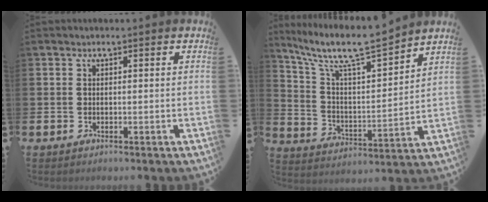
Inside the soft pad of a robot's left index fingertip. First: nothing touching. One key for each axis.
{"total": 10.1, "fx": 9.0, "fy": 1.2, "fz": 4.5, "tx": -0.121, "ty": -0.063, "tz": 0.150}